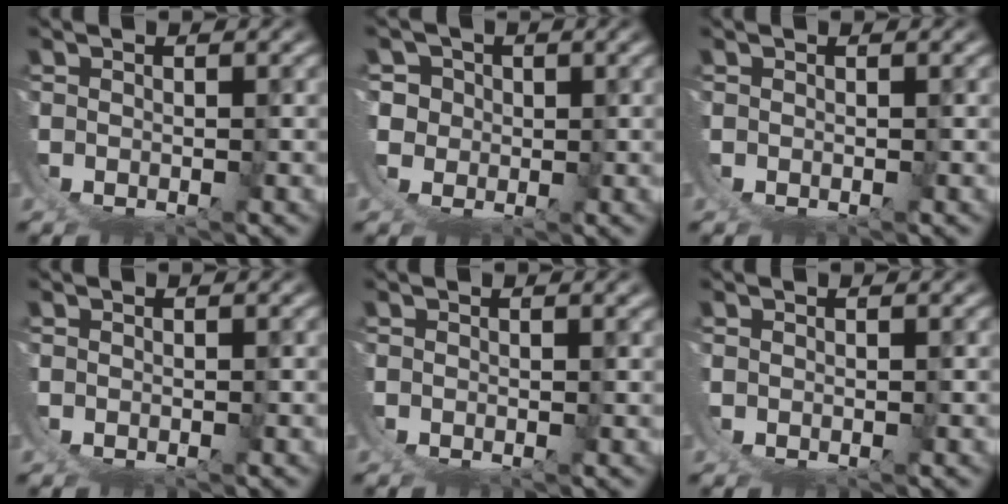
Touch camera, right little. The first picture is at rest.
{"total": 5.8, "force": [0.8, 5.3, 2.2], "torque": [-0.072, -0.023, 0.017]}
{"total": 0.0}
{"total": 0.8, "force": [0.4, -0.7, -0.1], "torque": [0.009, 0.005, 0.008]}
{"total": 0.6, "force": [0.5, -0.1, 0.1], "torque": [-0.002, 0.000, 0.009]}
{"total": 1.1, "force": [0.7, -0.9, 0.0], "torque": [0.008, 0.004, 0.015]}